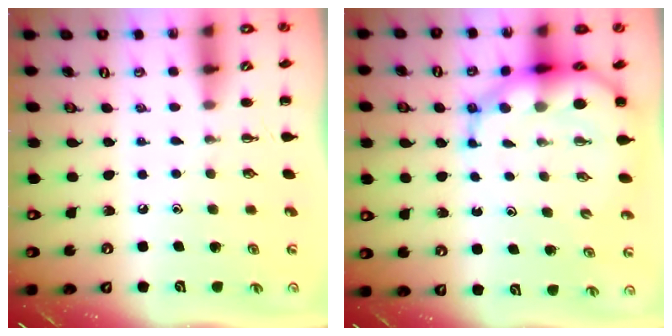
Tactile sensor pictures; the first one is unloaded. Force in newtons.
{"total": 10.7, "press": 10.4, "slide": 2.9}